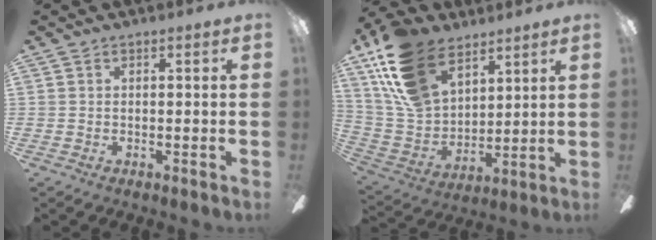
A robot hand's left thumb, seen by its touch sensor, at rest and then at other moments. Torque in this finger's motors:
{"motor_torque": [0.35, 0.75, 1.39, -1.38, 0.20]}